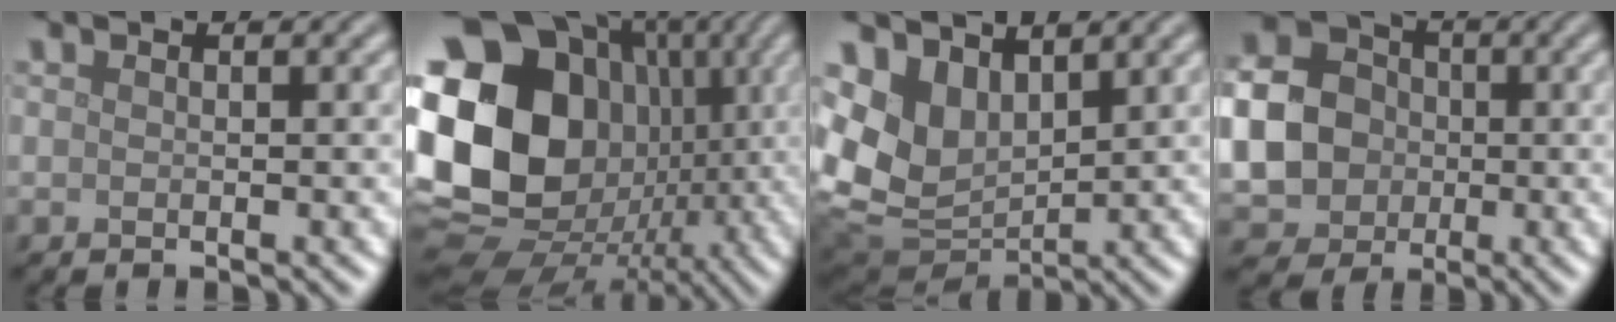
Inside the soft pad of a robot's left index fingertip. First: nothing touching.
{"total": 21.0, "force": [1.2, 17.2, 12.0], "torque": [-0.246, 0.008, 0.005]}
{"total": 7.2, "force": [2.6, 5.3, 4.2], "torque": [-0.112, -0.013, 0.055]}
{"total": 8.8, "force": [-0.7, 7.8, 4.0], "torque": [-0.105, -0.015, -0.028]}